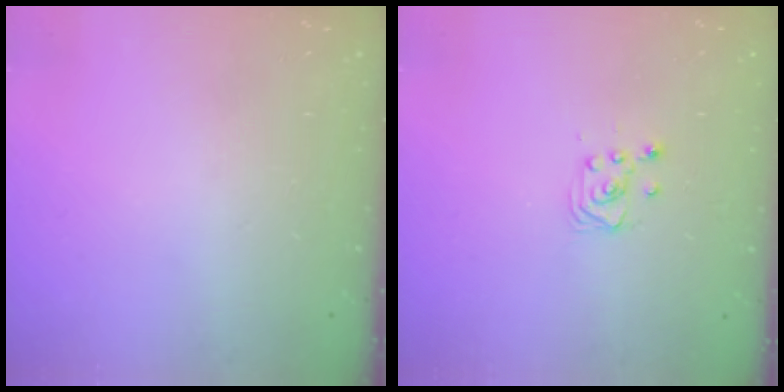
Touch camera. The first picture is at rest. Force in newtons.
{"total": 2.9, "press": 2.9, "slide": 0.4}